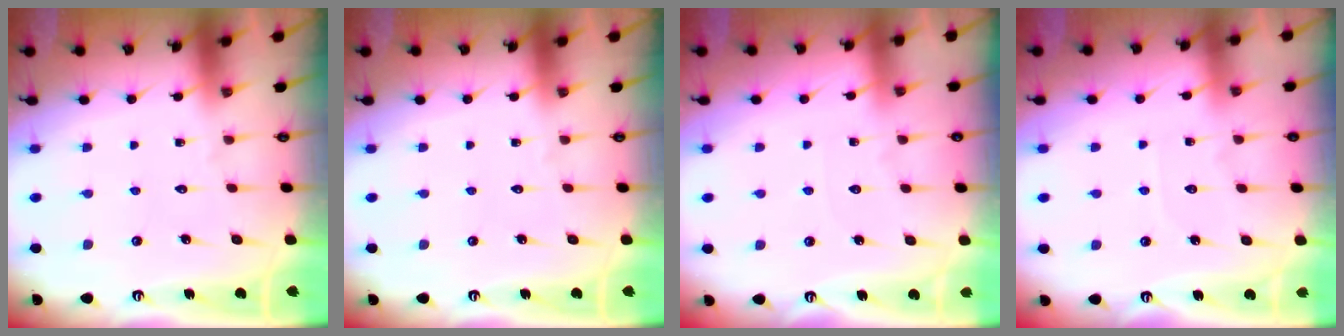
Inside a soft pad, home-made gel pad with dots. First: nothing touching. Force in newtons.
{"total": 0.0}
{"total": 2.2, "press": 2.2, "slide": 0.3}
{"total": 3.5, "press": 3.5, "slide": 0.5}